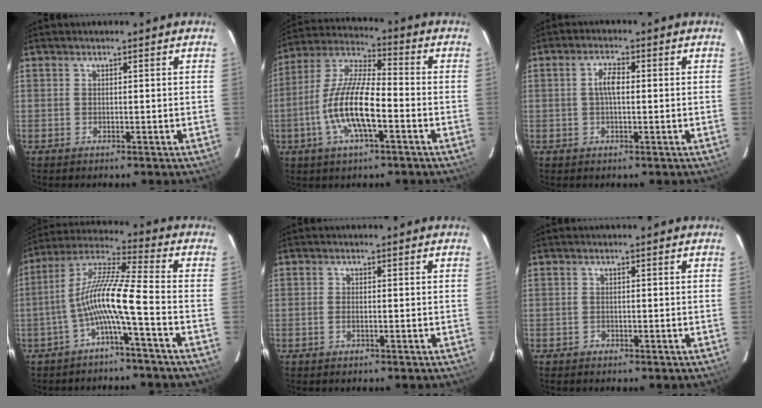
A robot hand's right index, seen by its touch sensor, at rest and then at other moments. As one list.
[{"total": 13.7, "force": [-4.4, 3.8, 12.4], "torque": [-0.254, -0.001, -0.086]}, {"total": 3.3, "force": [0.1, 1.2, 3.0], "torque": [-0.061, 0.008, 0.002]}, {"total": 10.5, "force": [-3.9, 0.0, 9.8], "torque": [-0.204, 0.016, -0.076]}, {"total": 1.0, "force": [-0.4, 0.5, 0.8], "torque": [-0.017, 0.001, -0.007]}, {"total": 0.8, "force": [-0.6, 0.6, -0.1], "torque": [0.003, 0.003, -0.009]}]